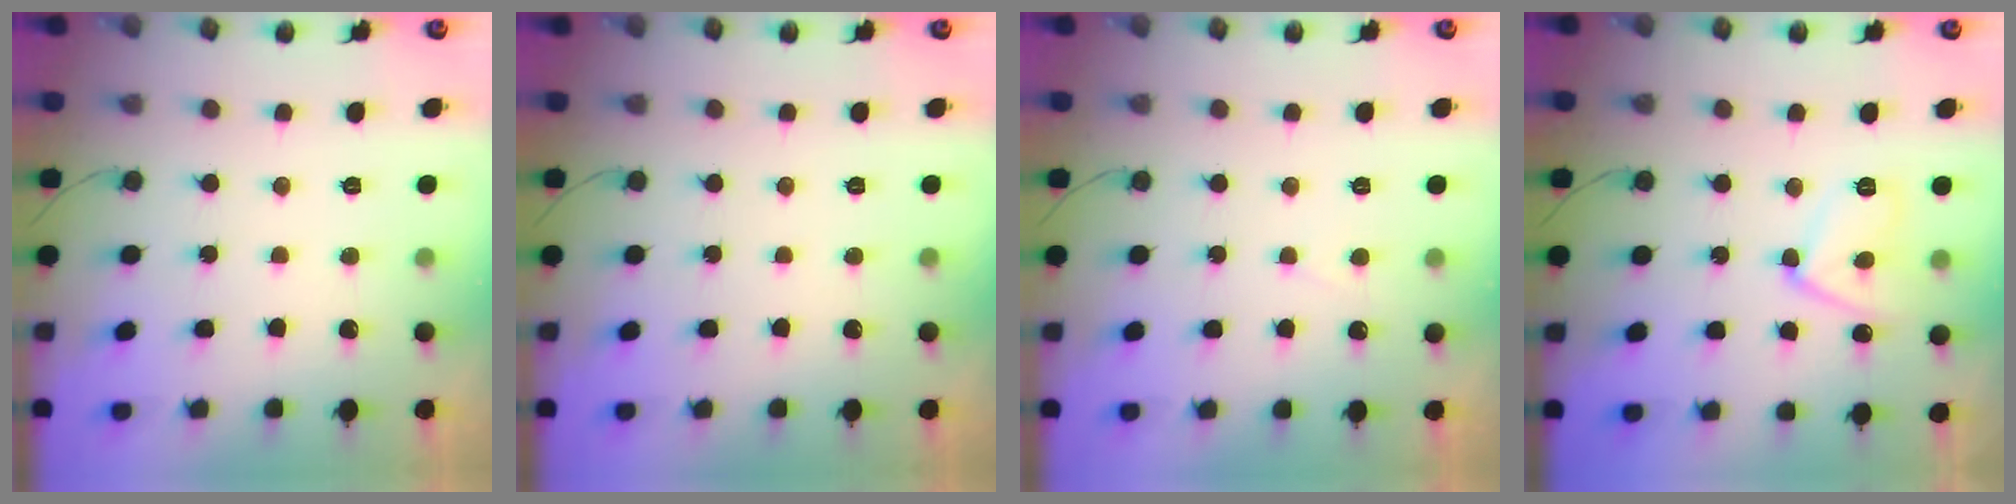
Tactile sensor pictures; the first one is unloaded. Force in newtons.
{"total": 0.0}
{"total": 1.9, "press": 1.9, "slide": 0.2}
{"total": 10.2, "press": 10.0, "slide": 2.0}